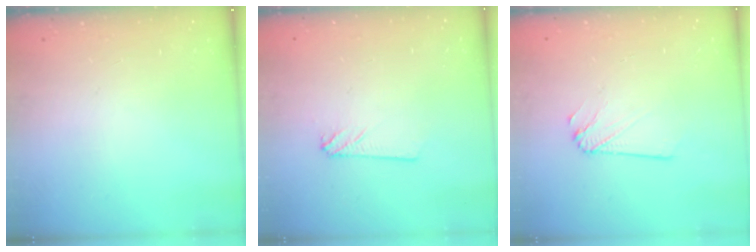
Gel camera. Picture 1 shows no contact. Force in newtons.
{"total": 2.4, "press": 2.4, "slide": 0.2}
{"total": 2.2, "press": 2.2, "slide": 0.1}